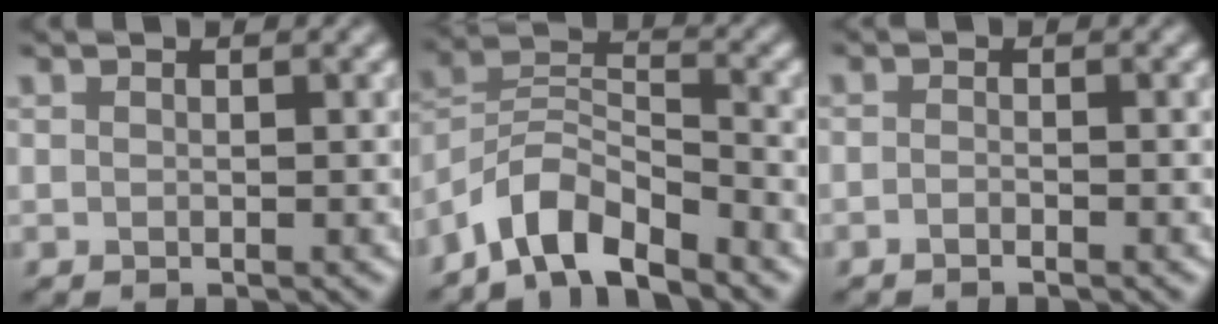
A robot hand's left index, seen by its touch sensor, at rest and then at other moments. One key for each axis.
{"total": 5.9, "fx": -5.5, "fy": 1.2, "fz": 2.0, "tx": -0.037, "ty": 0.002, "tz": -0.095}
{"total": 1.4, "fx": -1.3, "fy": -0.3, "fz": -0.2, "tx": -0.006, "ty": -0.008, "tz": -0.014}